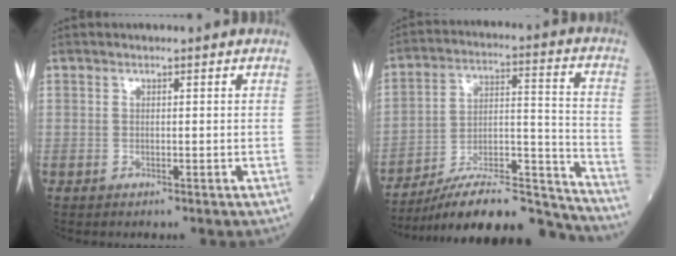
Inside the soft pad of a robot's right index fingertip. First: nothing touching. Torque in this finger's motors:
{"motor_torque": [-0.09, -0.66, 0.27, 0.07]}